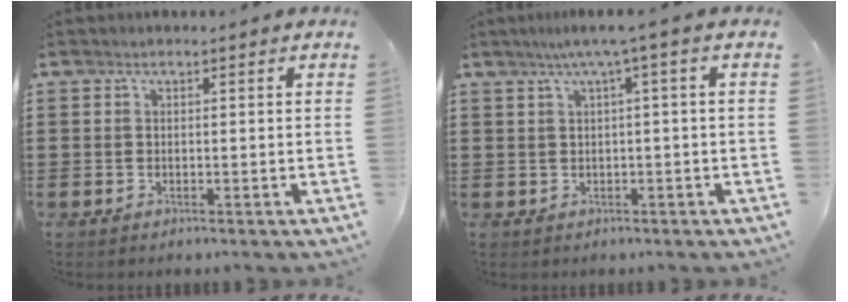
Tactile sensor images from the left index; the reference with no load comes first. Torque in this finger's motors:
{"motor_torque": [0.53, -0.50, 0.30, 0.10]}